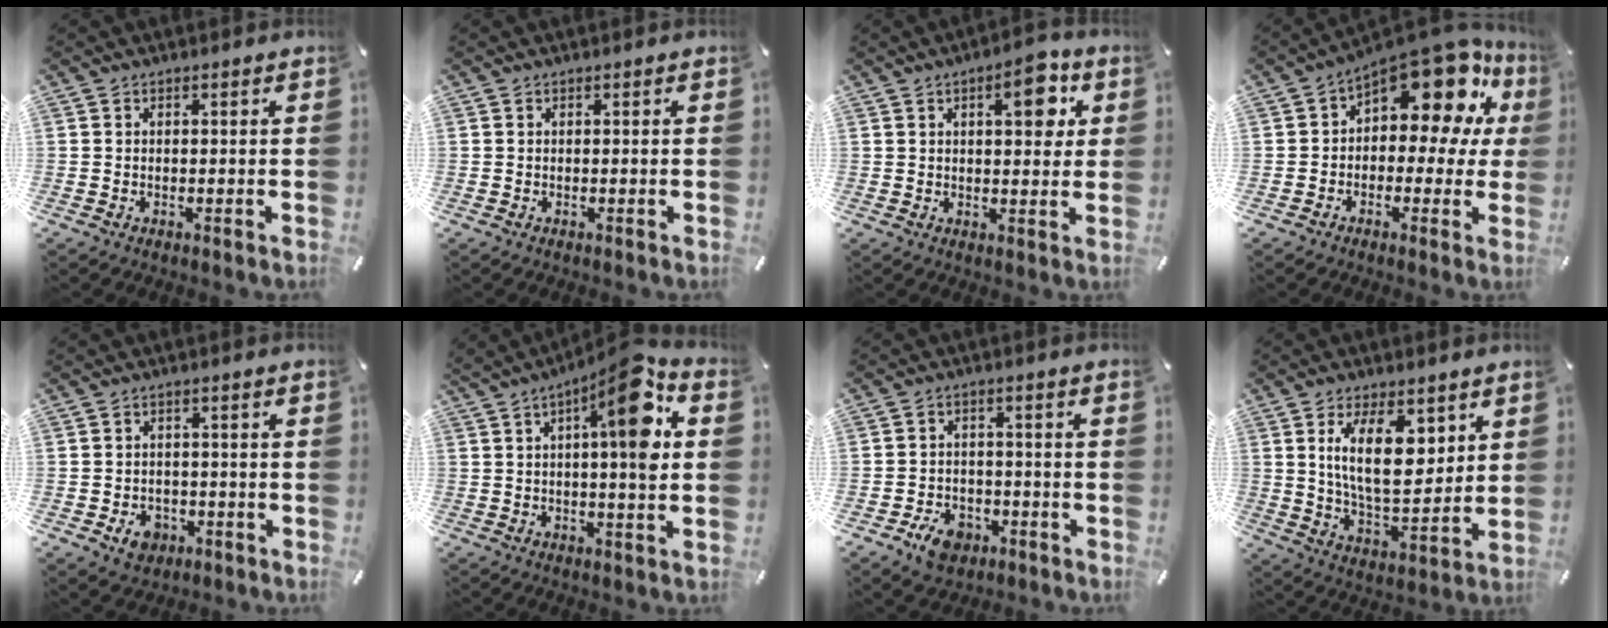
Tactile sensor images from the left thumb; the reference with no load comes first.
{"total": 0.0}
{"total": 8.5, "force": [3.1, 3.6, 7.1], "torque": [-0.083, -0.012, 0.043]}
{"total": 16.4, "force": [9.3, 8.1, 10.8], "torque": [-0.157, -0.073, 0.156]}
{"total": 5.2, "force": [-2.1, 4.2, 2.4], "torque": [-0.043, 0.004, -0.038]}
{"total": 15.3, "force": [4.4, 3.6, 14.2], "torque": [-0.207, -0.021, 0.059]}
{"total": 6.4, "force": [-3.7, 4.6, 2.7], "torque": [-0.050, 0.022, -0.066]}
{"total": 14.7, "force": [5.5, 7.2, 11.5], "torque": [-0.204, -0.011, 0.094]}